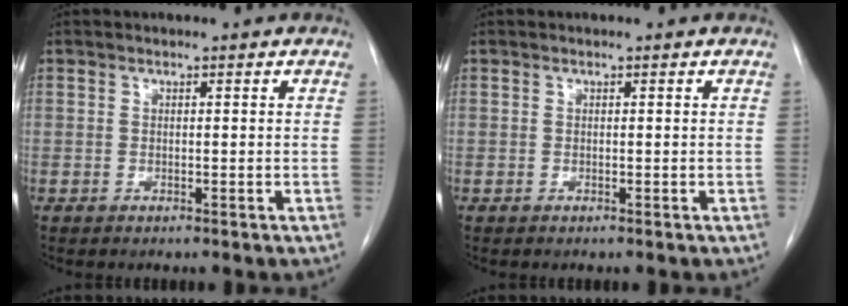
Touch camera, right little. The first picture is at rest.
{"total": 0.0}